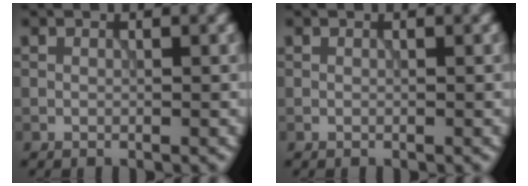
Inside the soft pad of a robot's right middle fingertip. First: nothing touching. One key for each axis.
{"total": 0.0}